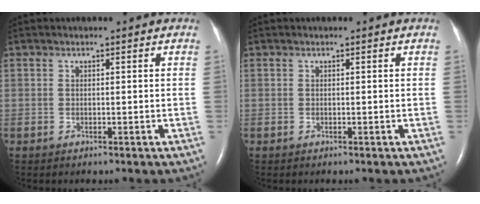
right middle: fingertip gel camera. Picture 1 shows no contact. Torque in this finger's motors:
{"motor_torque": [0.00, 0.00, 0.00, 0.01]}